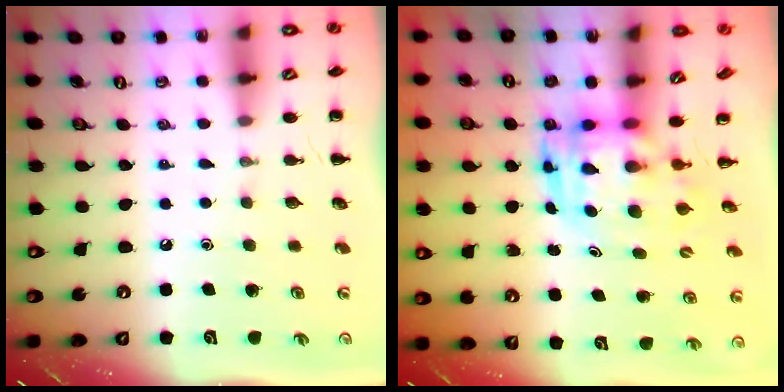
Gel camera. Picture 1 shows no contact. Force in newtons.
{"total": 3.9, "press": 3.8, "slide": 0.8}